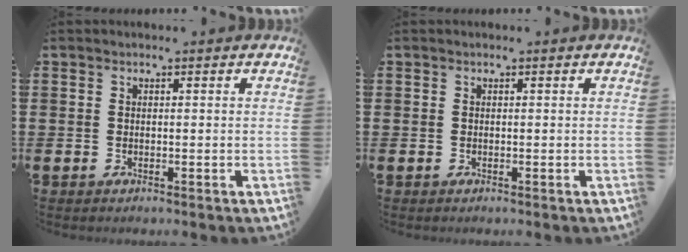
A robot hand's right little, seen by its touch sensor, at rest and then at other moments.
{"total": 0.0}